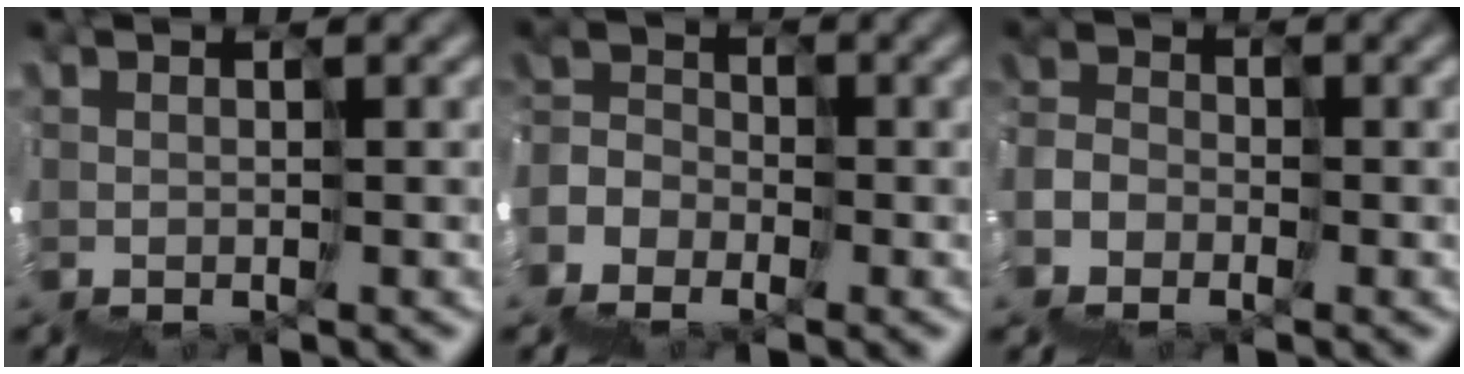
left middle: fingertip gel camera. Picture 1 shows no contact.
{"total": 6.6, "force": [-5.8, 2.6, -1.9], "torque": [0.037, -0.004, -0.092]}
{"total": 5.2, "force": [-4.4, 1.9, -2.1], "torque": [0.049, -0.001, -0.071]}